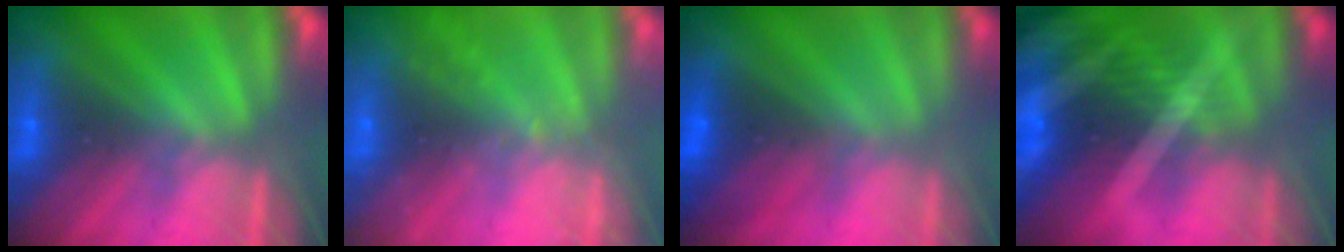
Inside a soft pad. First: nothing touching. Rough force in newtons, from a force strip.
{"total": 2.3}
{"total": 2.8}
{"total": 9.1}